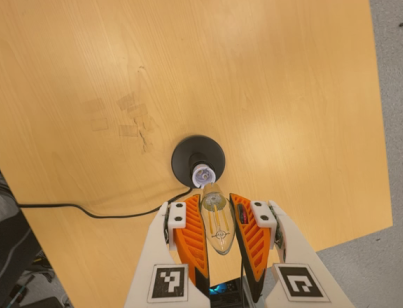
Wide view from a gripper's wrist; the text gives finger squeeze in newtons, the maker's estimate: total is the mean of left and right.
{"total": 19.3, "left": 20.5, "right": 18.0}